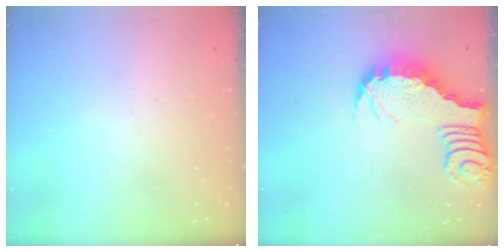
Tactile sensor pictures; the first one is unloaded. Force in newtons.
{"total": 3.0, "press": 2.9, "slide": 0.6}